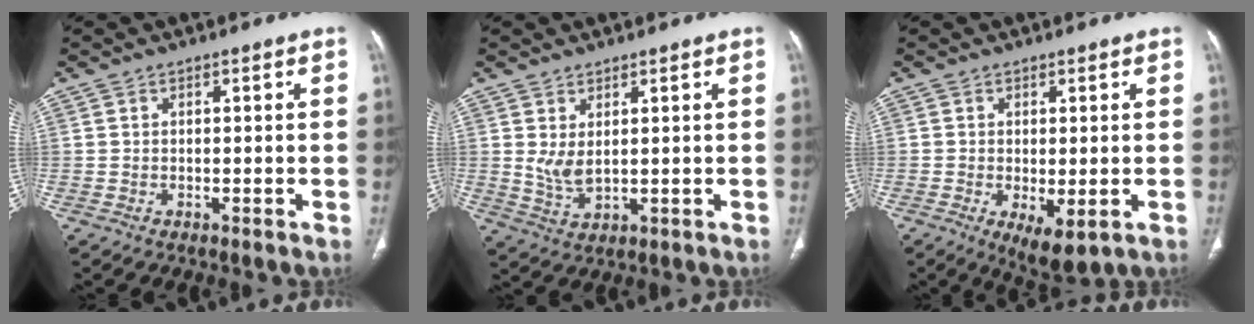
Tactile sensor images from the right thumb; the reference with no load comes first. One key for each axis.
{"total": 4.2, "fx": 1.2, "fy": 1.8, "fz": 3.5, "tx": -0.071, "ty": -0.017, "tz": 0.036}
{"total": 6.4, "fx": -1.9, "fy": 2.6, "fz": 5.6, "tx": -0.091, "ty": -0.016, "tz": -0.018}